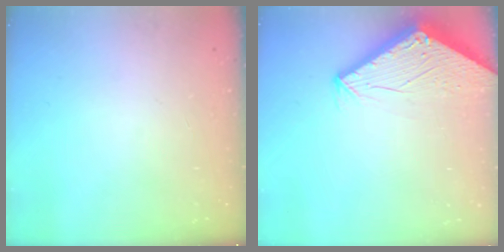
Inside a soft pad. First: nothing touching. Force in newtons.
{"total": 2.8, "press": 2.8, "slide": 0.1}